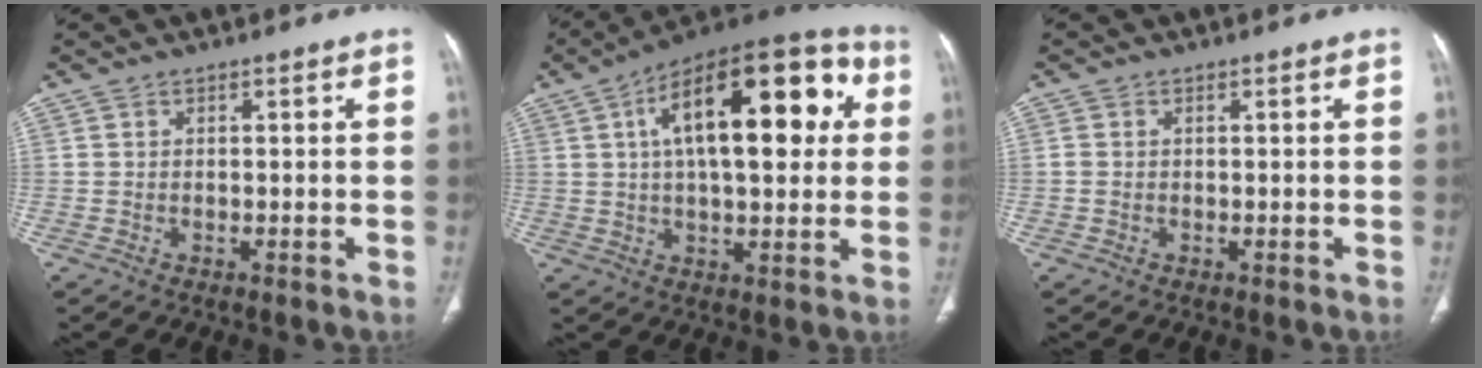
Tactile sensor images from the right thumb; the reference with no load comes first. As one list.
[{"total": 24.4, "force": [6.0, 10.7, 21.1], "torque": [-0.300, 0.025, 0.082]}, {"total": 0.7, "force": [0.0, 0.5, 0.5], "torque": [-0.015, 0.004, 0.002]}]